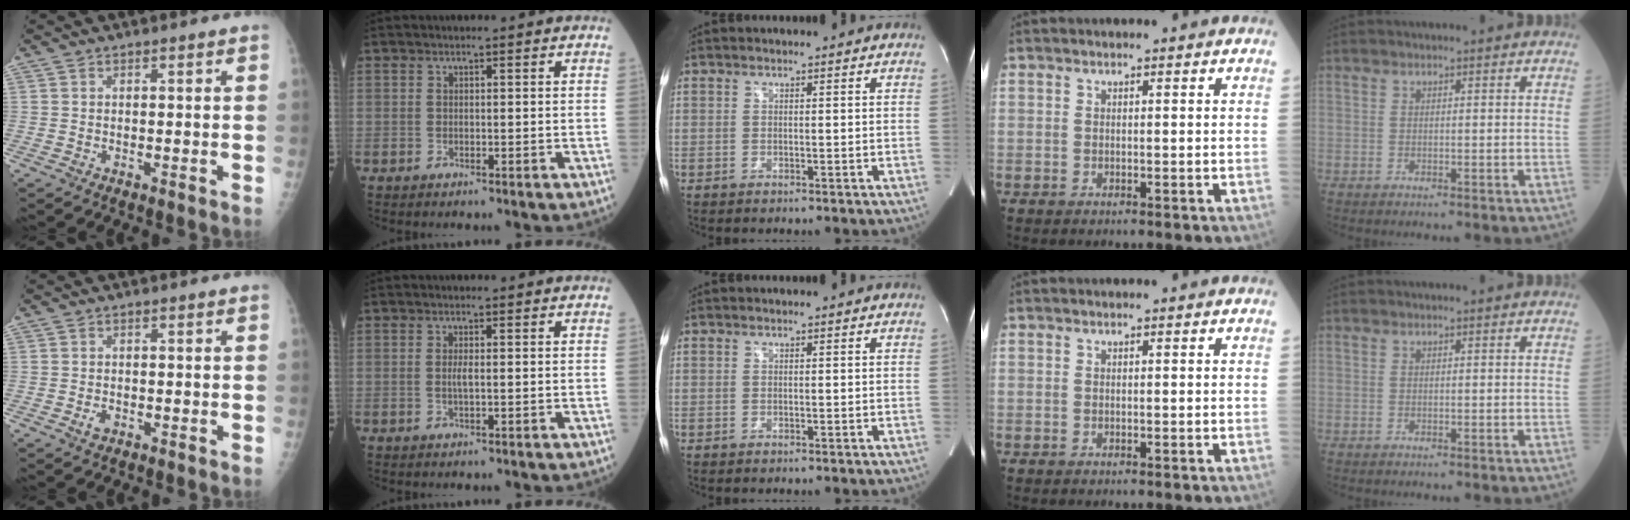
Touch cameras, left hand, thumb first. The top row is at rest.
{"thumb": {"total": 1.5, "force": [-0.6, 1.0, 0.9], "torque": [-0.013, 0.001, -0.010]}, "index": {"total": 1.3, "force": [0.0, 0.1, 1.3], "torque": [-0.031, -0.001, 0.000]}}